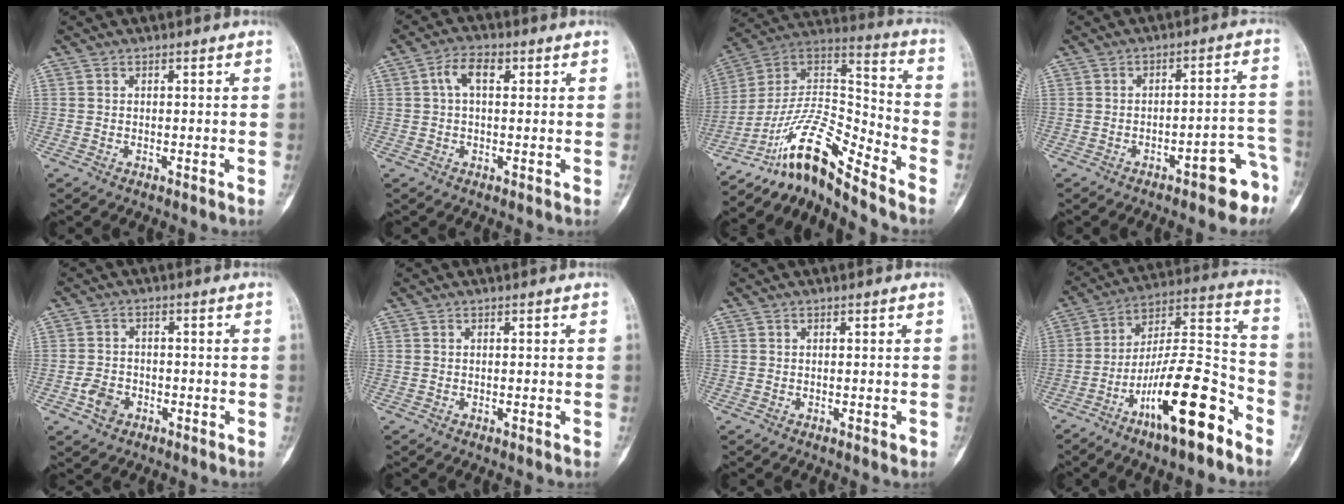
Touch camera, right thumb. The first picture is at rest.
{"total": 4.7, "force": [1.2, 2.5, 3.8], "torque": [-0.070, 0.017, 0.019]}
{"total": 14.5, "force": [-12.0, 2.1, 7.9], "torque": [-0.145, 0.114, -0.222]}
{"total": 8.3, "force": [-5.1, 2.5, 6.0], "torque": [-0.053, 0.049, -0.058]}
{"total": 4.1, "force": [-1.8, 3.2, 1.8], "torque": [-0.024, 0.013, -0.031]}
{"total": 0.0}
{"total": 0.6, "force": [-0.3, 0.2, 0.5], "torque": [-0.005, -0.001, -0.002]}
{"total": 19.4, "force": [-10.9, 5.0, 15.3], "torque": [-0.260, 0.082, -0.182]}